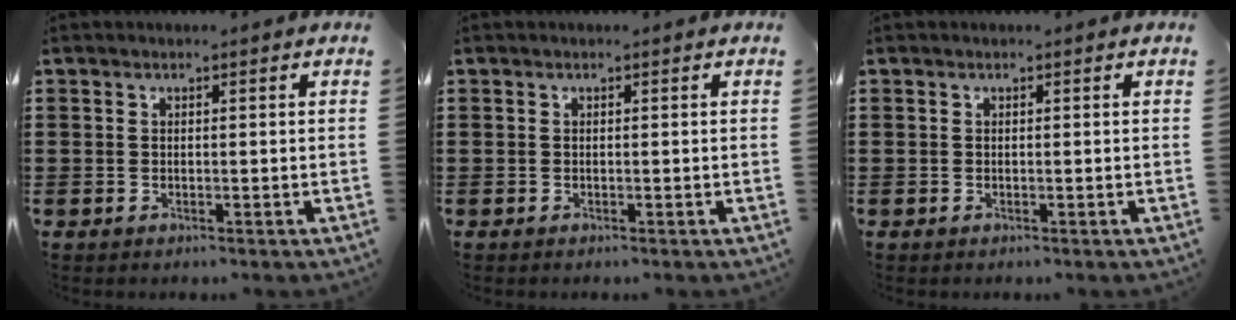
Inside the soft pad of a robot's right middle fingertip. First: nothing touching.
{"total": 0.0}
{"total": 0.0}